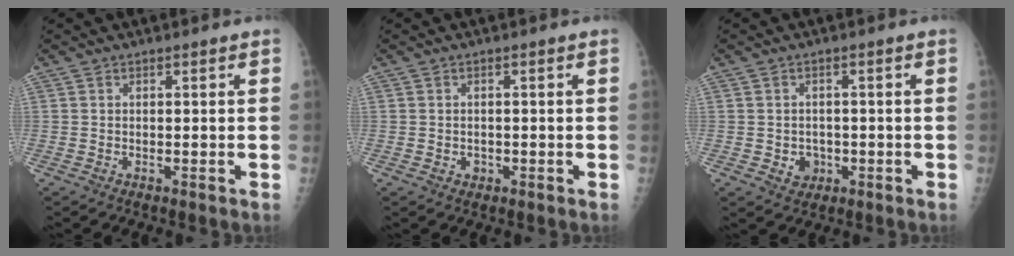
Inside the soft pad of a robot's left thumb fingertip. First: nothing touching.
{"total": 1.4, "force": [-0.5, 1.2, 0.3], "torque": [0.001, 0.003, -0.005]}
{"total": 3.4, "force": [-1.0, 3.1, 1.2], "torque": [0.001, 0.004, -0.009]}